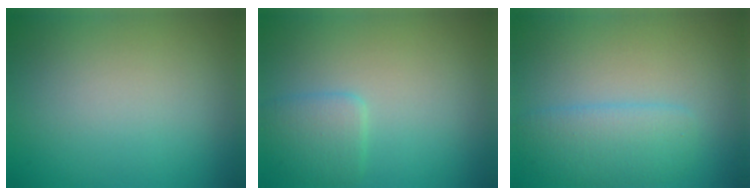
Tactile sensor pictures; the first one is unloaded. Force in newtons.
{"total": 2.2, "press": 2.2, "slide": 0.1}
{"total": 3.4, "press": 3.4, "slide": 0.1}